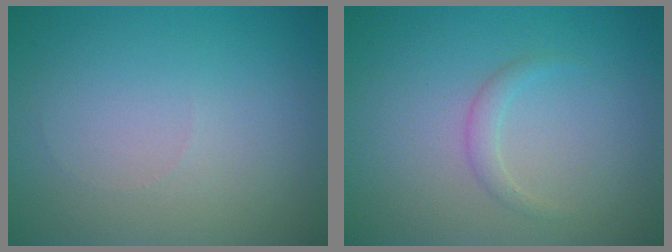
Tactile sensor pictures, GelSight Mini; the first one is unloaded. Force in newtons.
{"total": 1.2, "press": 1.1, "slide": 0.1}